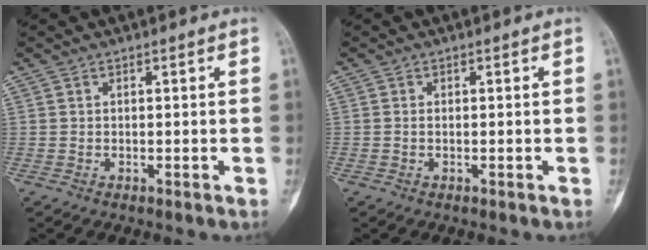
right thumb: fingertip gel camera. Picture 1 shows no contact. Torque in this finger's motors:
{"motor_torque": [-0.09, -0.09, 0.30, -0.02, -0.01]}